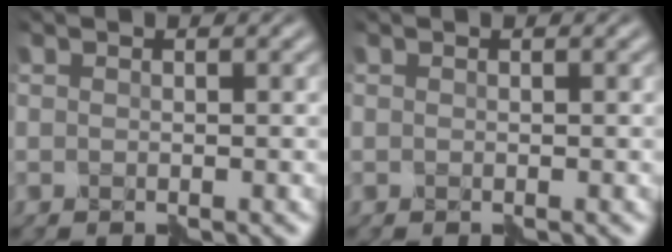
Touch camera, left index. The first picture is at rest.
{"total": 0.0}